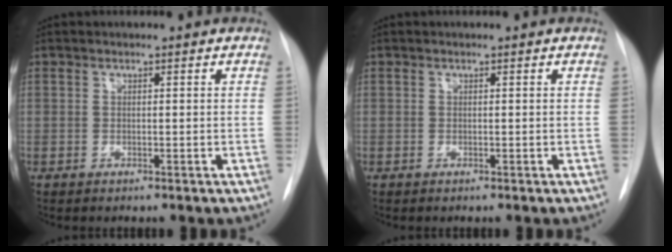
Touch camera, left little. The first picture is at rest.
{"total": 0.0}